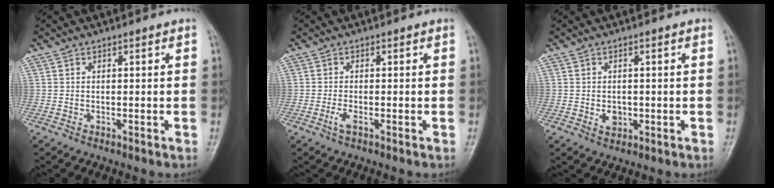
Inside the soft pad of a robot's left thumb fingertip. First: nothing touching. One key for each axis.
{"total": 1.7, "fx": -0.8, "fy": 0.5, "fz": 1.5, "tx": -0.038, "ty": -0.002, "tz": -0.018}
{"total": 2.4, "fx": -0.4, "fy": 1.9, "fz": 1.4, "tx": -0.016, "ty": 0.000, "tz": -0.001}